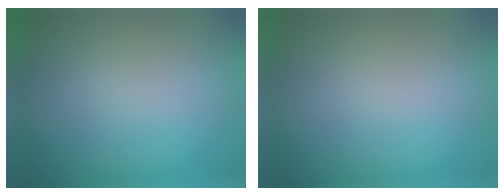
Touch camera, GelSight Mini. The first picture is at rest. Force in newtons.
{"total": 0.0}